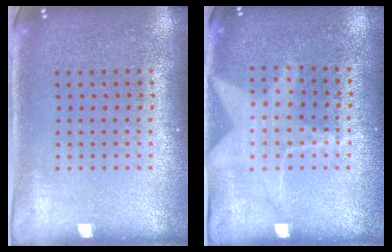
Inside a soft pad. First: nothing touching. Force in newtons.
{"total": 1.2, "press": 1.2, "slide": 0.1}